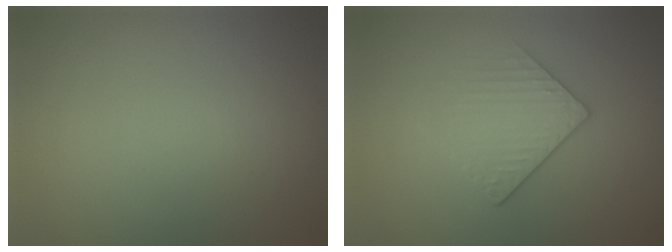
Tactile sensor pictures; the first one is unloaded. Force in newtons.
{"total": 2.1, "press": 1.8, "slide": 1.1}